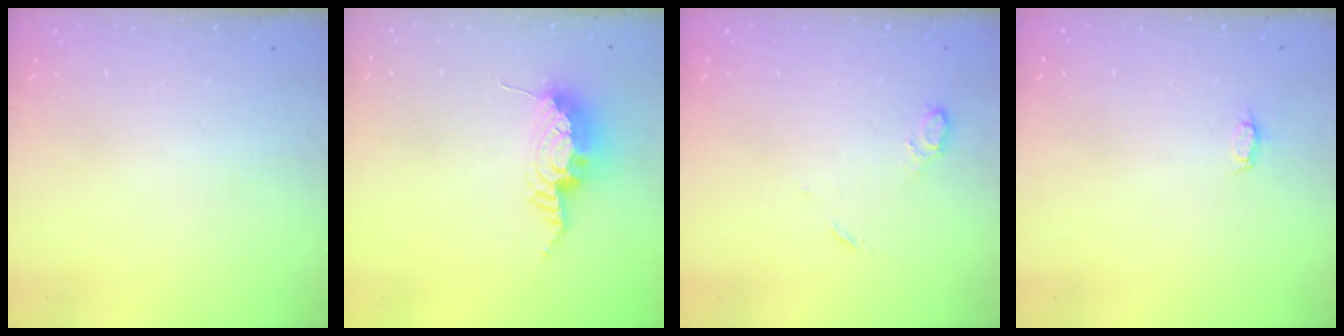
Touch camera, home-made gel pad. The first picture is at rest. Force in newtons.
{"total": 10.1, "press": 10.0, "slide": 1.0}
{"total": 4.9, "press": 4.9, "slide": 0.5}
{"total": 2.9, "press": 2.9, "slide": 0.4}